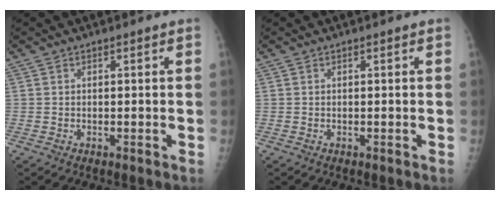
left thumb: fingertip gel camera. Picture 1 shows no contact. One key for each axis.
{"total": 0.0}